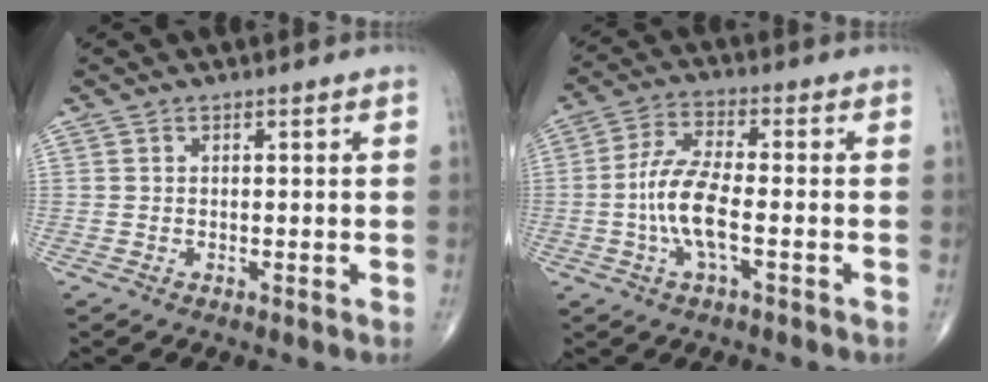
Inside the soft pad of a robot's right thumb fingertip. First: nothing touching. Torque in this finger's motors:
{"motor_torque": [2.54, 2.47, 0.47, -0.59, 0.35]}